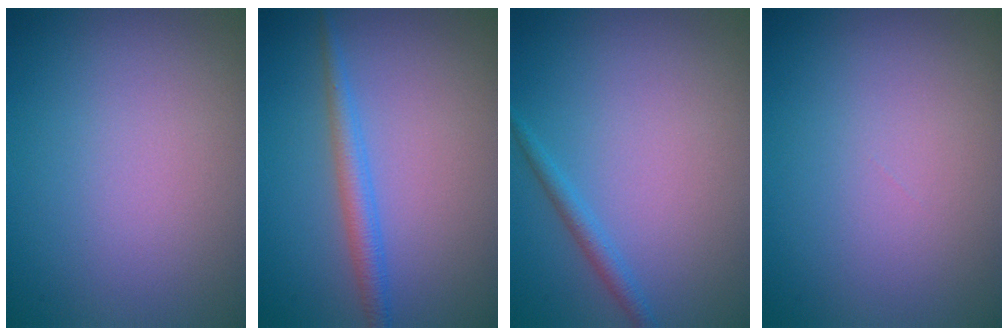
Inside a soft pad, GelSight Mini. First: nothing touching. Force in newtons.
{"total": 2.1, "press": 2.1, "slide": 0.1}
{"total": 1.3, "press": 1.3, "slide": 0.1}
{"total": 0.0}